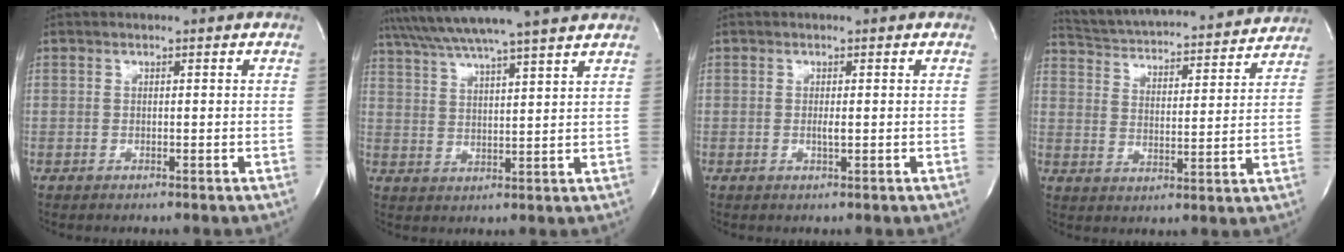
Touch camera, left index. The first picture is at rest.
{"total": 14.9, "force": [13.0, -0.8, 7.2], "torque": [-0.133, 0.024, 0.194]}
{"total": 0.9, "force": [-0.1, 0.1, 0.9], "torque": [-0.021, -0.004, -0.002]}
{"total": 21.1, "force": [20.0, 3.1, 6.1], "torque": [-0.104, -0.002, 0.276]}